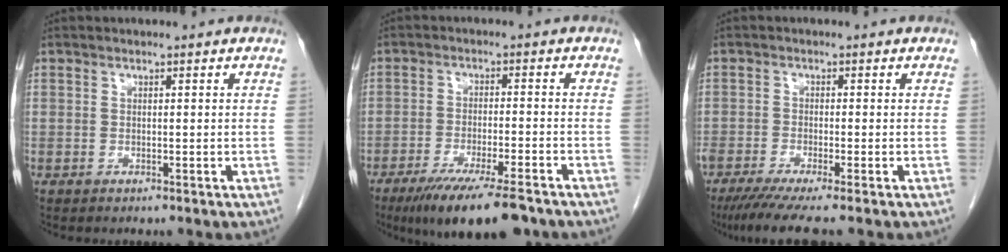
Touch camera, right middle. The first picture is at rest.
{"total": 12.5, "force": [-9.3, 1.8, 8.1], "torque": [-0.124, -0.026, -0.147]}
{"total": 7.3, "force": [-5.7, -0.2, 4.5], "torque": [-0.068, -0.020, -0.096]}